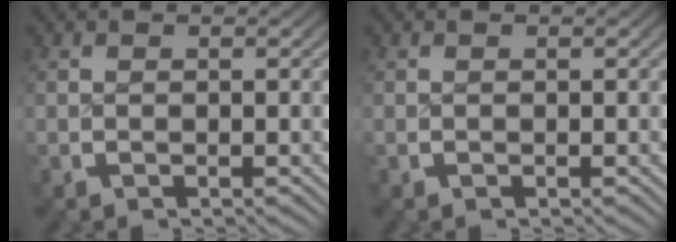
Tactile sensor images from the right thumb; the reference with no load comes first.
{"total": 0.0}